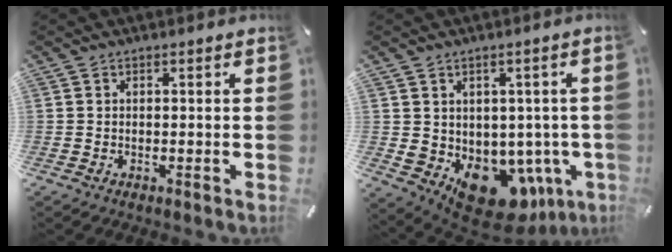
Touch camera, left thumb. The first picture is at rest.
{"total": 13.4, "force": [-6.3, 9.4, 7.3], "torque": [-0.083, 0.003, -0.098]}